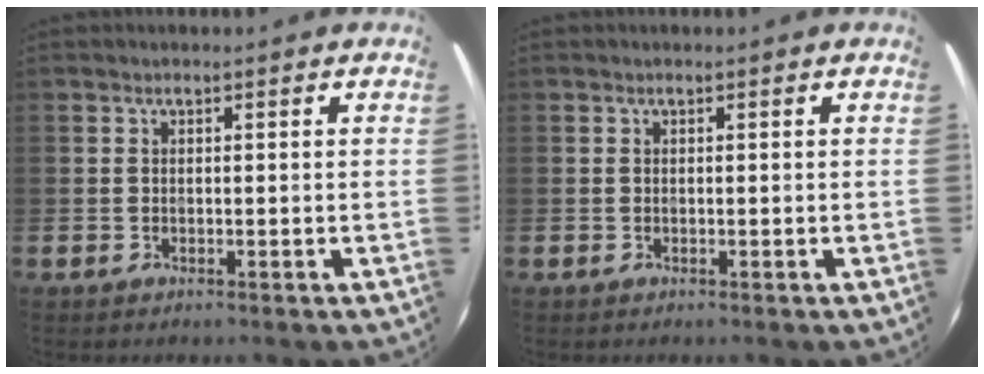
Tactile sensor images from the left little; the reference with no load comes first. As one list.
[{"total": 0.0}]